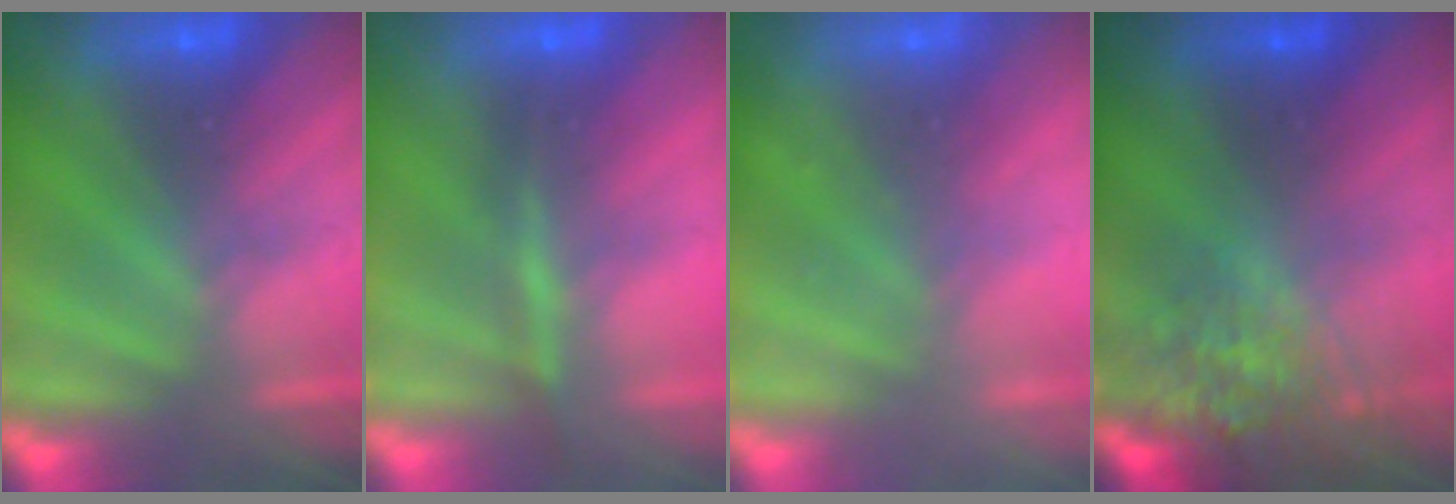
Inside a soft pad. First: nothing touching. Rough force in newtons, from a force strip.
{"total": 4.5}
{"total": 2.3}
{"total": 6.7}